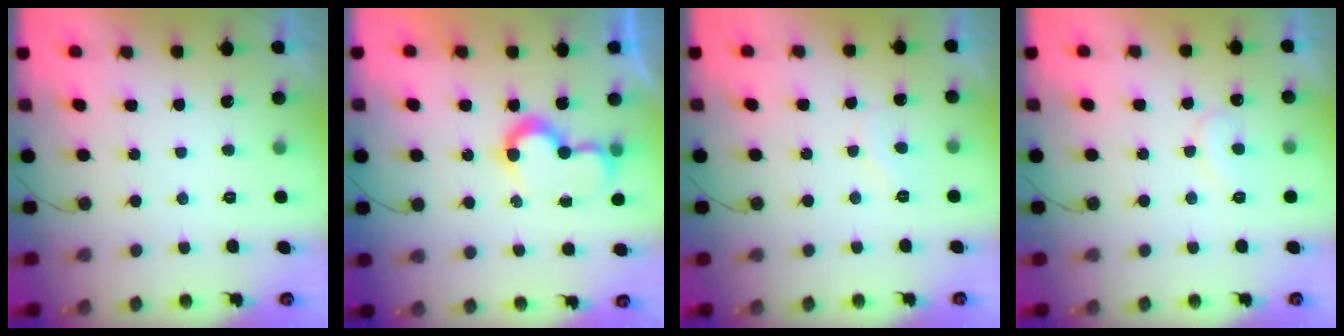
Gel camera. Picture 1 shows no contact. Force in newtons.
{"total": 8.2, "press": 8.2, "slide": 0.4}
{"total": 5.7, "press": 5.7, "slide": 0.5}
{"total": 7.5, "press": 7.4, "slide": 0.5}